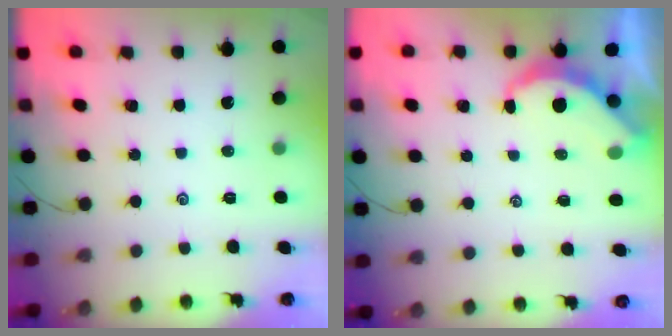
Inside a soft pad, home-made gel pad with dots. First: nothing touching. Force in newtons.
{"total": 4.9, "press": 4.9, "slide": 0.3}